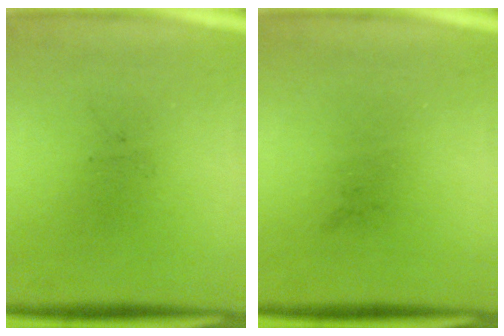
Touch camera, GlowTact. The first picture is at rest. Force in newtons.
{"total": 0.0}